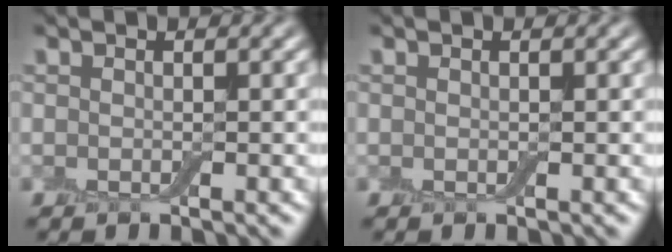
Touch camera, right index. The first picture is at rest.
{"total": 0.0}